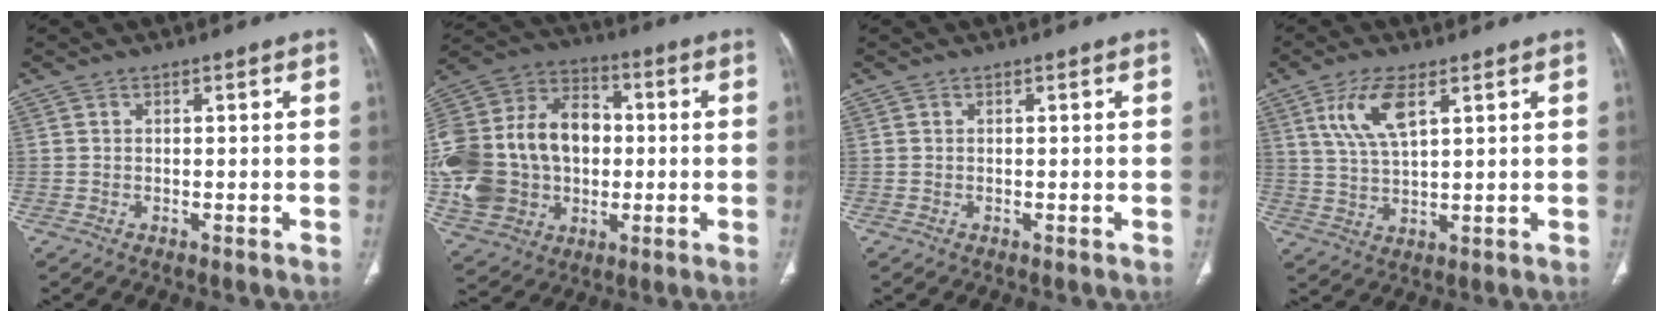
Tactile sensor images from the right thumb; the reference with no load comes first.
{"total": 25.4, "force": [-1.0, 19.2, 16.7], "torque": [-0.342, 0.032, -0.003]}
{"total": 0.0}
{"total": 8.4, "force": [3.9, 3.0, 6.8], "torque": [-0.141, -0.013, 0.083]}